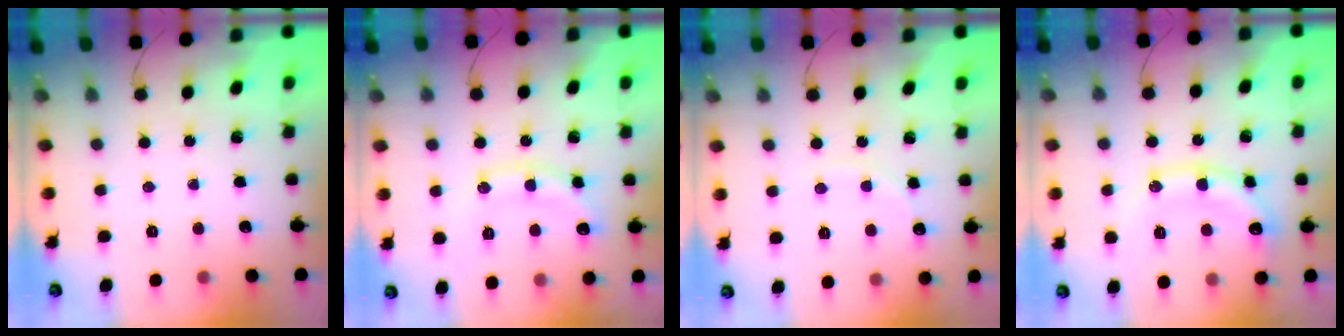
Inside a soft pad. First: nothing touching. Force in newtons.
{"total": 14.4, "press": 14.4, "slide": 0.6}
{"total": 5.8, "press": 5.6, "slide": 1.4}
{"total": 14.3, "press": 14.3, "slide": 1.3}